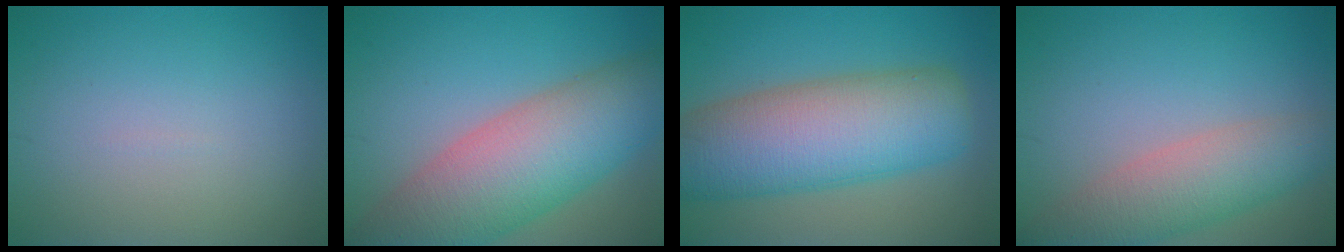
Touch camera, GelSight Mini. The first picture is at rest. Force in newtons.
{"total": 10.9, "press": 10.9, "slide": 0.4}
{"total": 11.6, "press": 11.6, "slide": 0.3}
{"total": 5.7, "press": 5.6, "slide": 0.1}